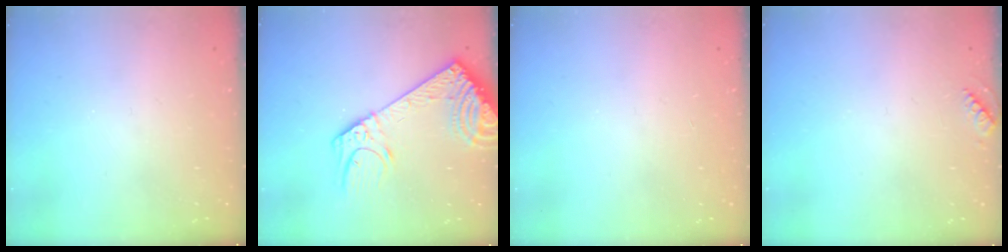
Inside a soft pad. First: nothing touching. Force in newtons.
{"total": 14.9, "press": 14.5, "slide": 3.3}
{"total": 2.8, "press": 2.8, "slide": 0.3}
{"total": 4.3, "press": 4.3, "slide": 0.6}